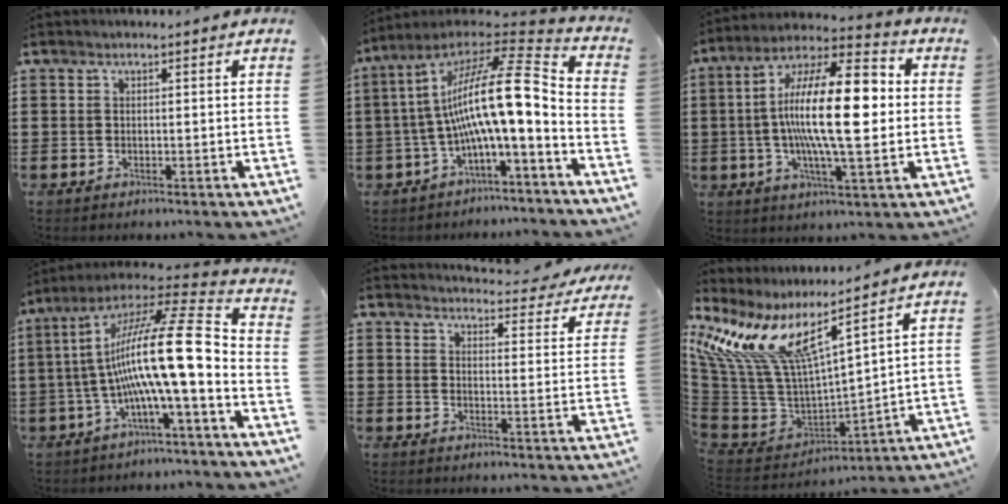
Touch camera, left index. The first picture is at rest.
{"total": 15.5, "force": [-0.7, 4.0, 15.0], "torque": [-0.292, -0.010, -0.025]}
{"total": 18.0, "force": [0.8, 5.7, 17.0], "torque": [-0.326, 0.002, 0.006]}
{"total": 17.3, "force": [-2.8, 2.5, 16.9], "torque": [-0.322, -0.010, -0.061]}
{"total": 3.9, "force": [3.8, 0.2, 0.8], "torque": [-0.019, -0.034, 0.060]}
{"total": 13.1, "force": [7.1, 5.0, 9.9], "torque": [-0.244, -0.052, 0.117]}